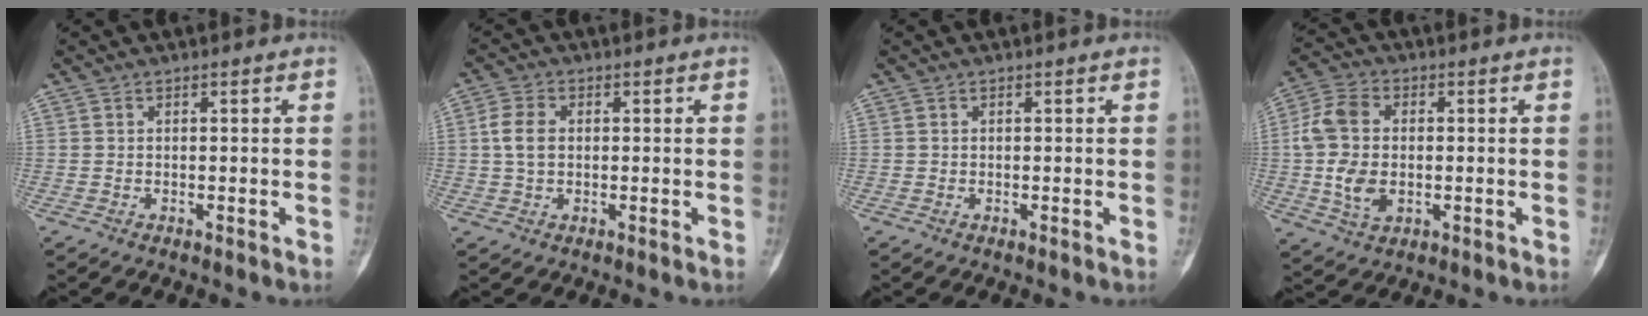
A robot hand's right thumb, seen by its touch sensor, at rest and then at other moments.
{"total": 5.0, "force": [0.6, 3.4, 3.5], "torque": [-0.069, 0.005, 0.006]}
{"total": 0.0}
{"total": 11.1, "force": [-0.3, 7.5, 8.1], "torque": [-0.151, 0.007, -0.009]}